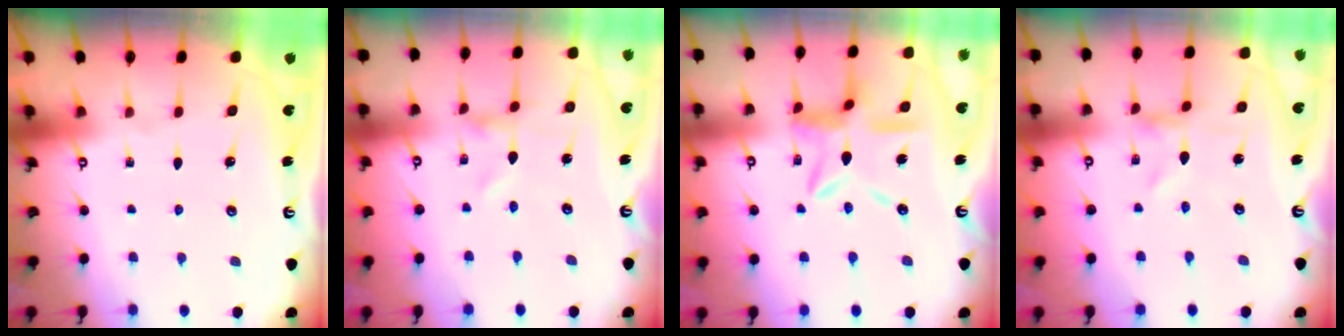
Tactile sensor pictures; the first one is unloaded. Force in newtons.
{"total": 0.0}
{"total": 13.7, "press": 13.7, "slide": 1.2}
{"total": 0.0}